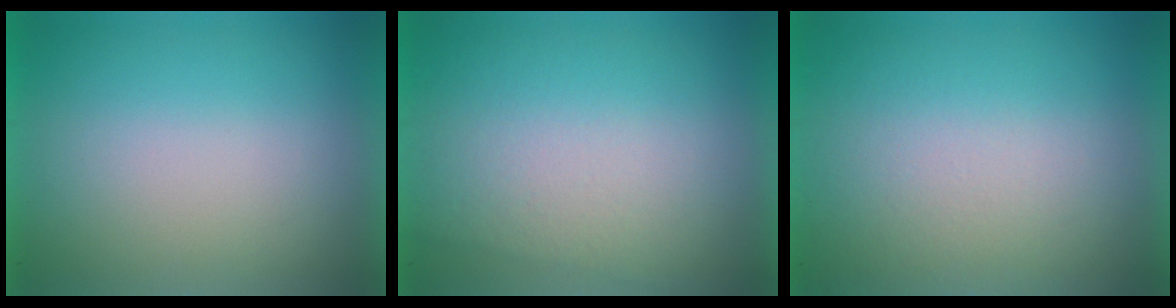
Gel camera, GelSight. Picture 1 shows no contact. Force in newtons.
{"total": 3.0}
{"total": 3.8}